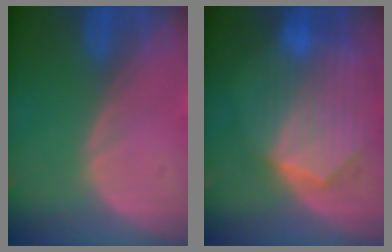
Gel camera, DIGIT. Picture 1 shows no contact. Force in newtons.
{"total": 10.1, "press": 8.9, "slide": 4.8}